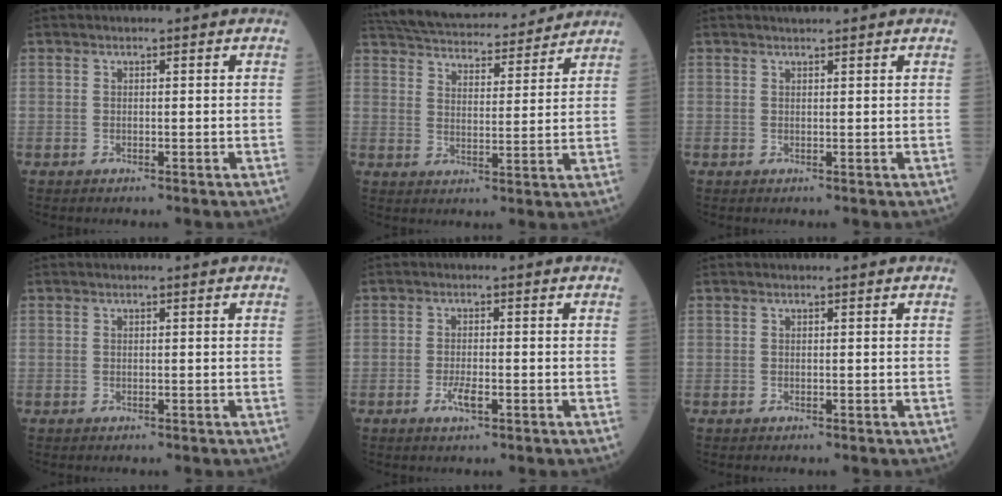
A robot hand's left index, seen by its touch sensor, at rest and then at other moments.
{"total": 20.2, "force": [18.6, 4.1, 6.6], "torque": [-0.119, 0.032, 0.269]}
{"total": 1.1, "force": [1.1, -0.1, 0.3], "torque": [-0.008, 0.006, 0.021]}
{"total": 0.0}
{"total": 2.6, "force": [-1.2, 0.6, 2.2], "torque": [-0.049, -0.002, -0.021]}
{"total": 0.0}